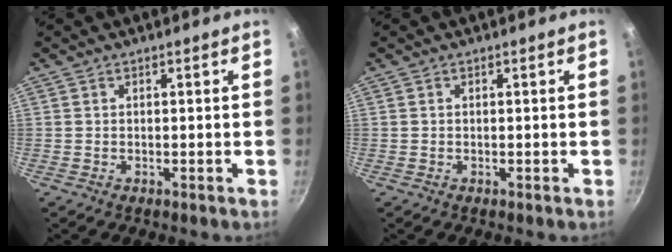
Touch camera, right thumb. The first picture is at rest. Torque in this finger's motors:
{"motor_torque": [0.04, 0.22, 0.14, -0.29, 0.00]}